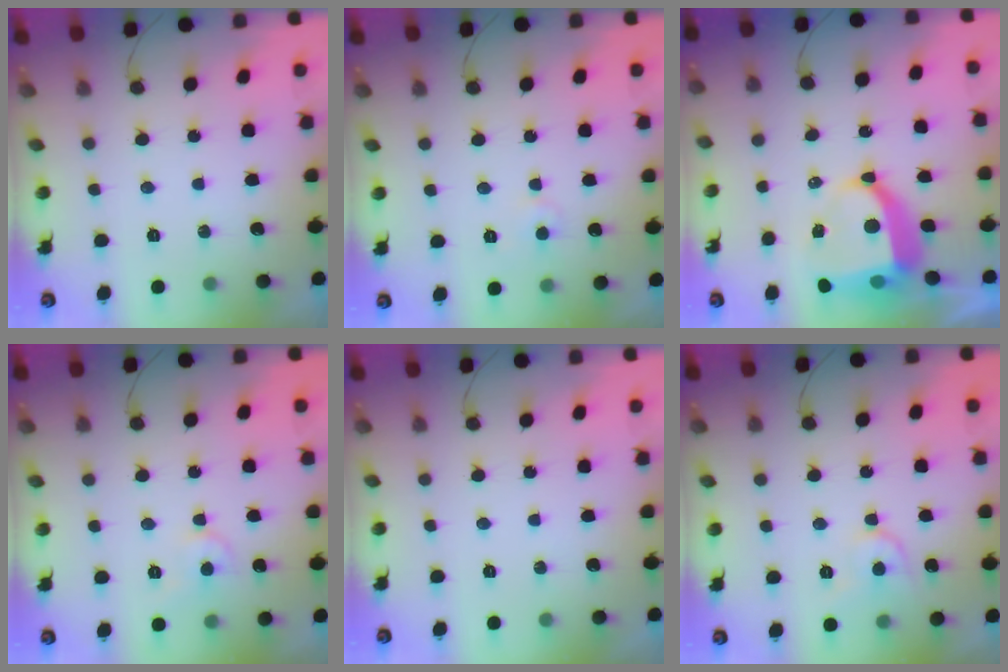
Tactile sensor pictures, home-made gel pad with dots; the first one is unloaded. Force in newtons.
{"total": 3.5, "press": 3.4, "slide": 0.4}
{"total": 9.8, "press": 9.7, "slide": 1.3}
{"total": 5.1, "press": 5.0, "slide": 0.7}
{"total": 0.0}
{"total": 6.4, "press": 6.4, "slide": 0.8}